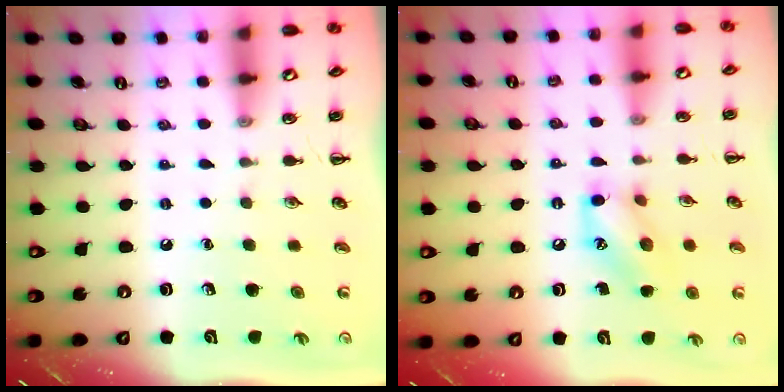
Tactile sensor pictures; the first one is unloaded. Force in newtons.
{"total": 11.3, "press": 11.2, "slide": 1.5}